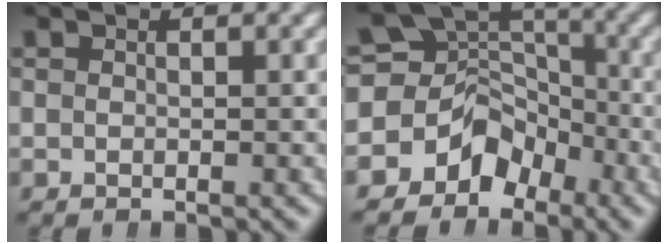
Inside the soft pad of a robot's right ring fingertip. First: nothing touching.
{"total": 11.1, "force": [-1.5, 10.0, 4.7], "torque": [-0.100, -0.032, -0.028]}